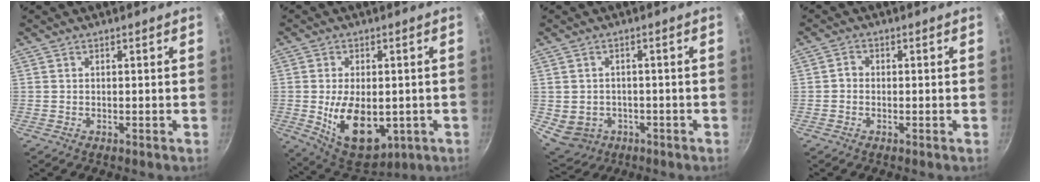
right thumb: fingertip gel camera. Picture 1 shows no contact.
{"total": 14.2, "force": [-2.5, 8.2, 11.3], "torque": [-0.164, -0.009, -0.015]}
{"total": 7.4, "force": [-2.0, 6.7, 2.5], "torque": [-0.047, 0.015, -0.017]}
{"total": 1.6, "force": [-0.3, 1.3, 0.8], "torque": [-0.006, 0.005, -0.011]}